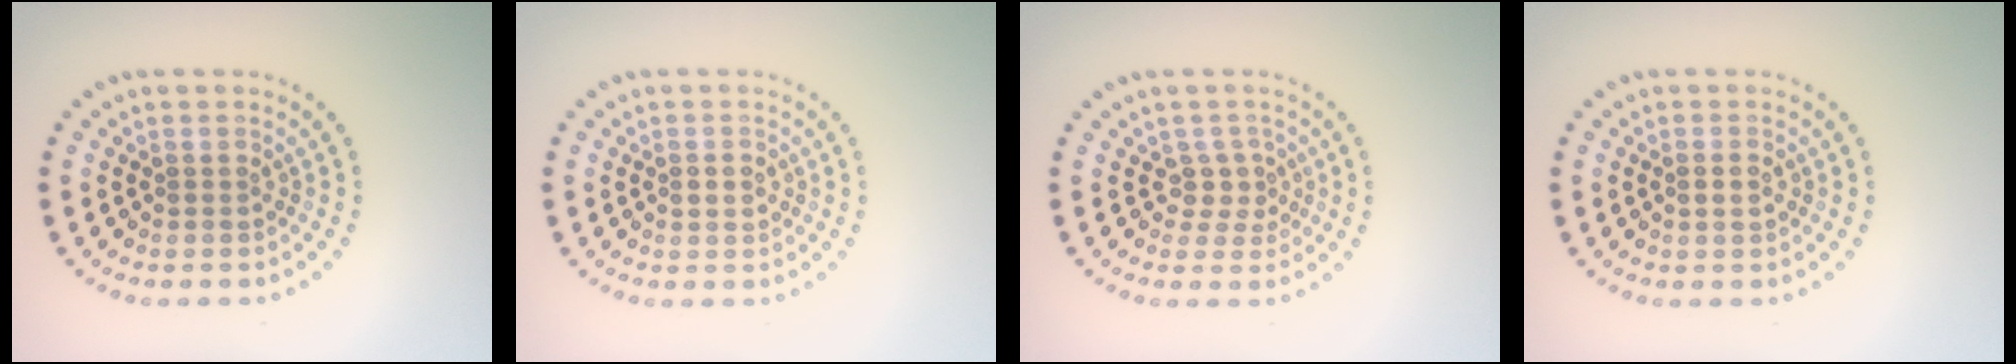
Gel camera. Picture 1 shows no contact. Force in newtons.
{"total": 0.8, "press": 0.8, "slide": 0.2}
{"total": 2.0, "press": 1.5, "slide": 1.3}
{"total": 1.2, "press": 1.1, "slide": 0.3}